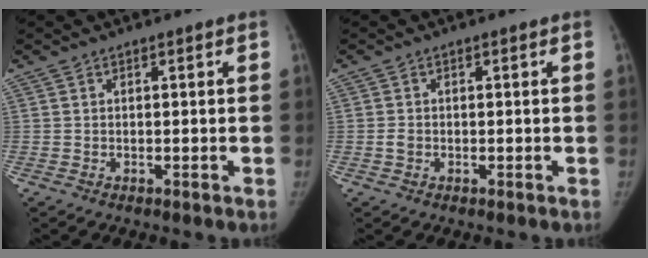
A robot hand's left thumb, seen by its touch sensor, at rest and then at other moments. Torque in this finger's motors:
{"motor_torque": [-0.47, 0.03, 0.30, -0.49, 0.00]}